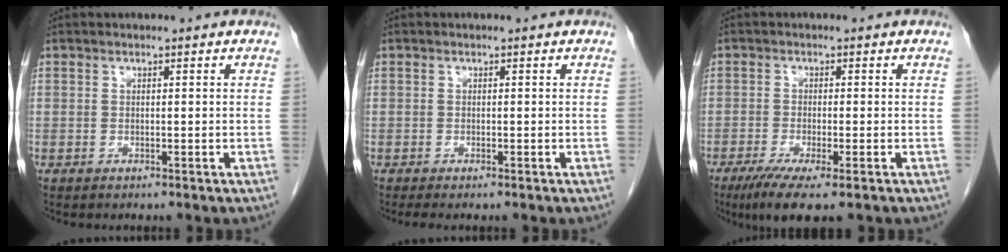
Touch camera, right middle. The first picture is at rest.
{"total": 1.4, "force": [-1.1, 0.1, 0.8], "torque": [-0.011, -0.005, -0.015]}
{"total": 6.6, "force": [-4.1, 0.7, 5.1], "torque": [-0.085, -0.019, -0.066]}